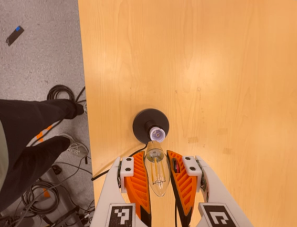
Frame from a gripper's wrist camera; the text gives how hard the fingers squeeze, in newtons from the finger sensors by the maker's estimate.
{"total": 19.3, "left": 21.4, "right": 17.1}